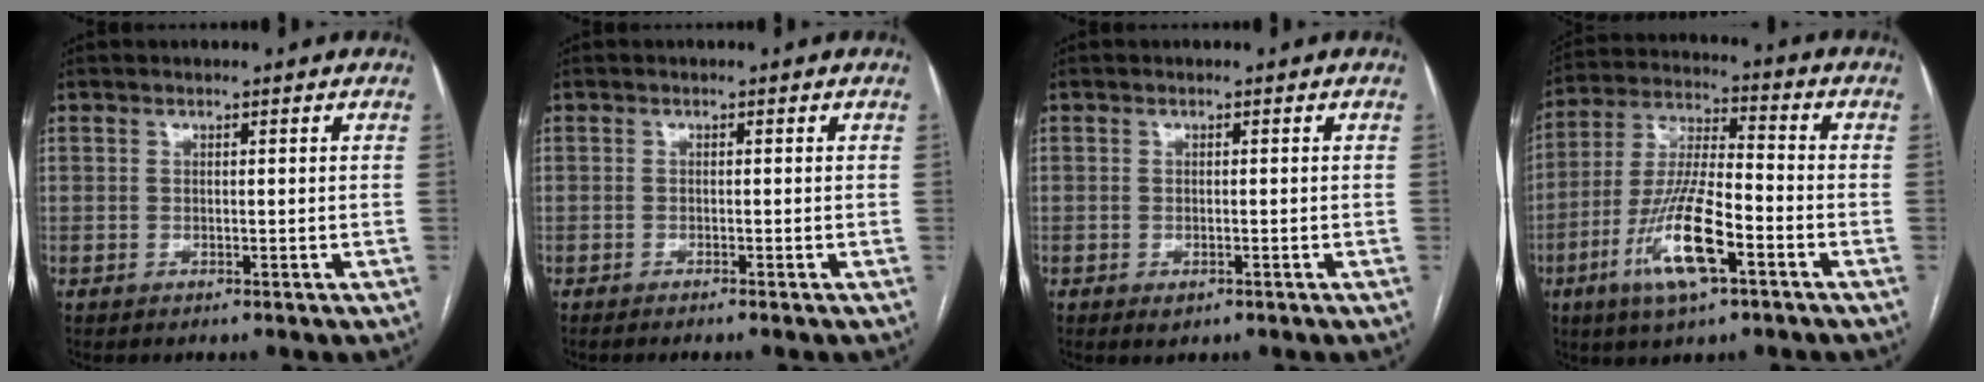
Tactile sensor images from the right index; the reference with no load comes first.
{"total": 1.7, "force": [-1.4, -0.3, 0.9], "torque": [-0.012, 0.003, -0.020]}
{"total": 1.5, "force": [-0.8, 0.7, 1.1], "torque": [-0.016, -0.001, -0.005]}
{"total": 13.7, "force": [-5.9, 3.0, 11.9], "torque": [-0.244, -0.007, -0.107]}